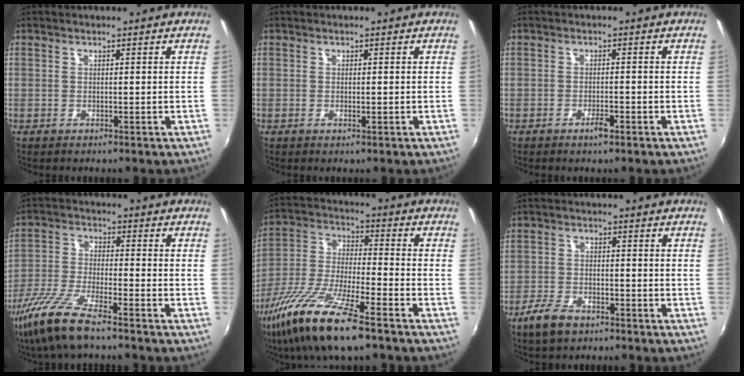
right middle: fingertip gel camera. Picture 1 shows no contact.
{"total": 0.8, "force": [-0.1, 0.0, 0.8], "torque": [-0.012, 0.000, -0.003]}
{"total": 1.9, "force": [-1.4, 0.5, 1.2], "torque": [-0.025, -0.003, -0.025]}
{"total": 11.5, "force": [-8.4, 1.9, 7.7], "torque": [-0.167, -0.027, -0.165]}
{"total": 19.2, "force": [-12.4, 3.8, 14.1], "torque": [-0.290, -0.040, -0.234]}
{"total": 6.3, "force": [-4.5, 2.9, 3.3], "torque": [-0.090, -0.009, -0.084]}